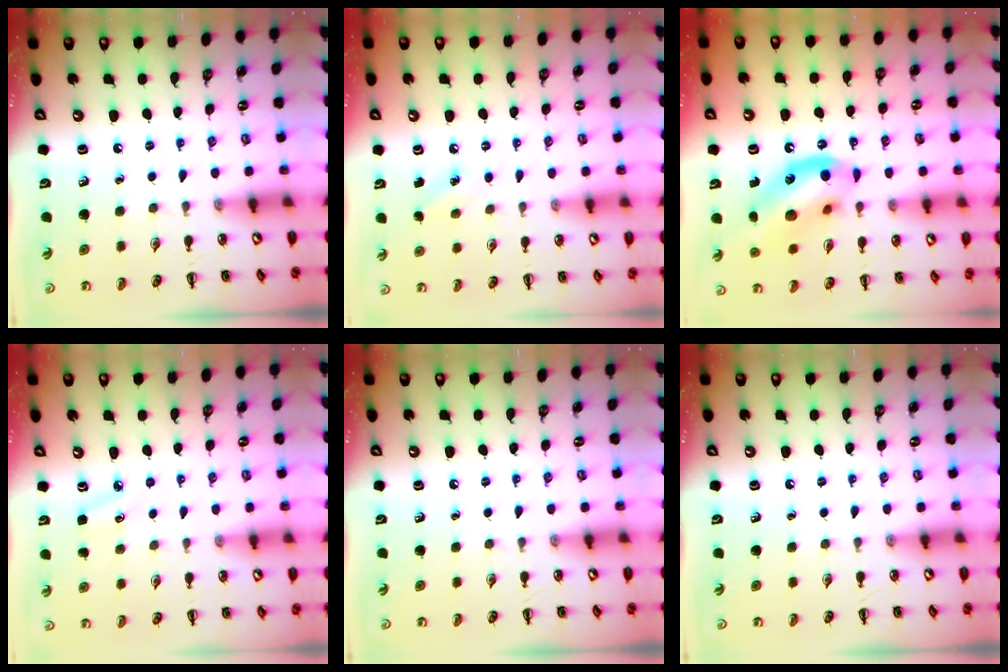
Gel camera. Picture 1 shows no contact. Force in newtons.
{"total": 6.4, "press": 6.1, "slide": 1.8}
{"total": 15.0, "press": 14.7, "slide": 2.8}
{"total": 4.4, "press": 4.2, "slide": 1.3}
{"total": 0.0}
{"total": 0.0}